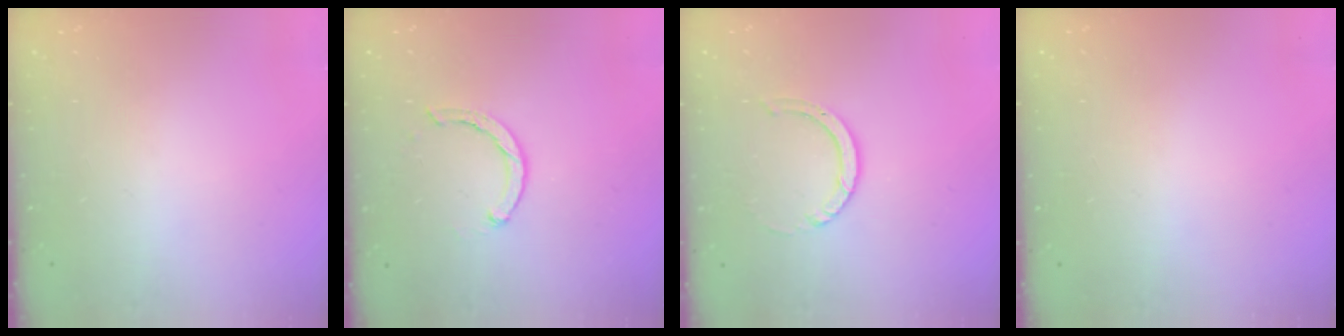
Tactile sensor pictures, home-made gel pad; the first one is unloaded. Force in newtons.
{"total": 2.4, "press": 2.4, "slide": 0.1}
{"total": 3.8, "press": 3.8, "slide": 0.3}
{"total": 2.2, "press": 2.2, "slide": 0.1}